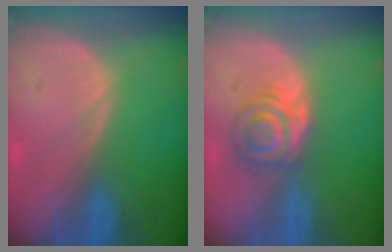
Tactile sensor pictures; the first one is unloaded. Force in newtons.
{"total": 5.5, "press": 5.2, "slide": 1.8}